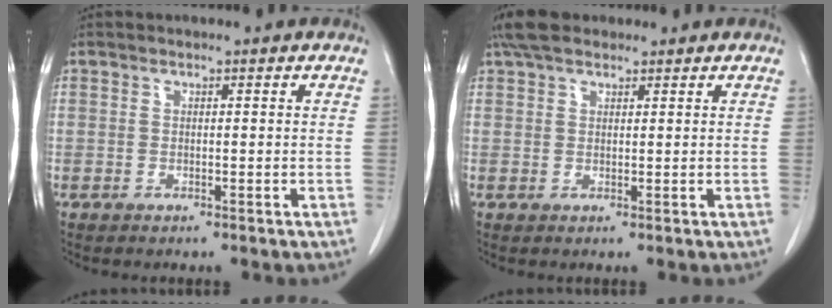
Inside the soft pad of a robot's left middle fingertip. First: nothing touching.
{"total": 4.4, "force": [3.5, 2.0, 1.9], "torque": [-0.041, 0.020, 0.065]}